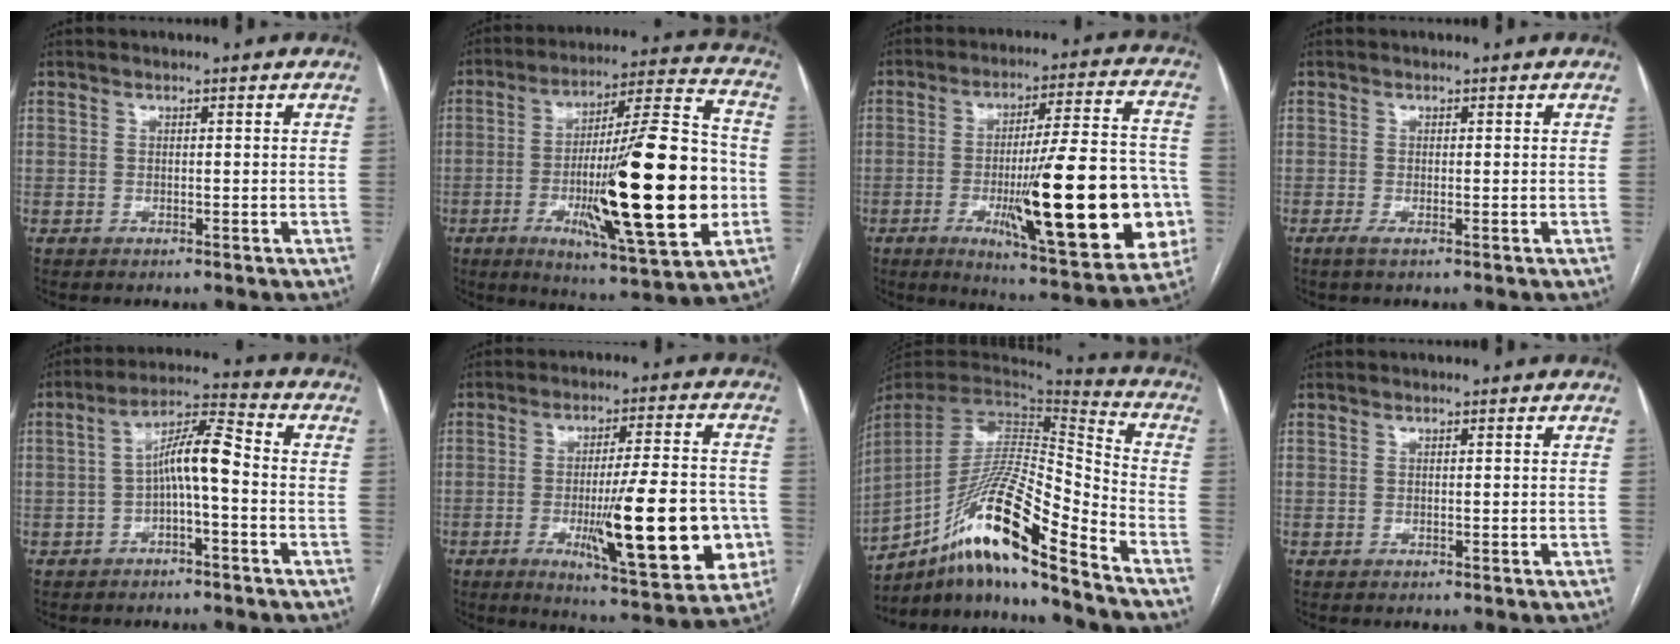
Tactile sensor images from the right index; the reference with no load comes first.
{"total": 24.9, "force": [-4.6, 2.5, 24.4], "torque": [-0.378, -0.009, -0.072]}
{"total": 24.6, "force": [-5.6, 3.9, 23.6], "torque": [-0.308, -0.004, -0.069]}
{"total": 0.9, "force": [-0.5, -0.1, 0.7], "torque": [-0.017, -0.002, -0.010]}
{"total": 7.5, "force": [-1.1, 1.1, 7.3], "torque": [-0.130, 0.029, -0.021]}
{"total": 18.6, "force": [-4.3, 3.0, 17.8], "torque": [-0.245, -0.009, -0.053]}
{"total": 19.9, "force": [-14.0, 0.7, 14.1], "torque": [-0.287, -0.001, -0.259]}
{"total": 0.0}